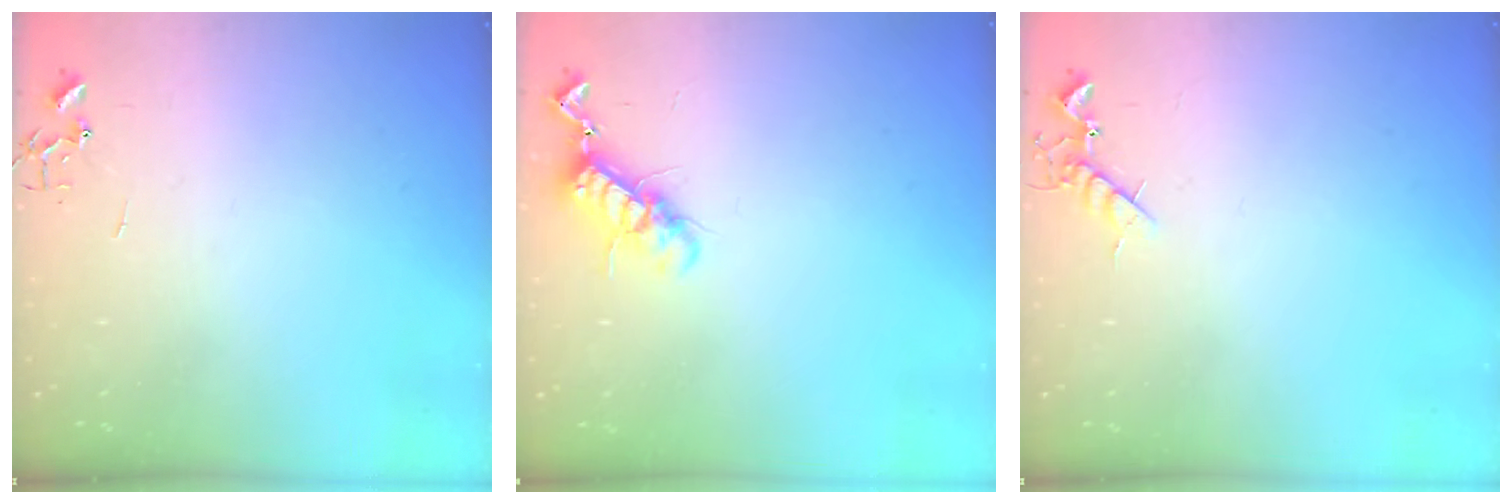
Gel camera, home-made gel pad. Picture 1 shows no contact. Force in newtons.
{"total": 11.1, "press": 11.1, "slide": 0.3}
{"total": 5.3, "press": 5.2, "slide": 1.0}